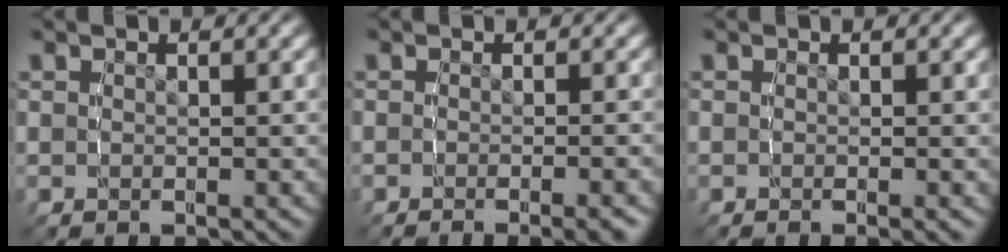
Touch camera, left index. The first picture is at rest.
{"total": 2.9, "force": [-2.2, 0.3, 1.9], "torque": [-0.022, 0.000, -0.034]}
{"total": 1.2, "force": [-0.8, 0.2, 0.9], "torque": [-0.005, 0.002, -0.013]}